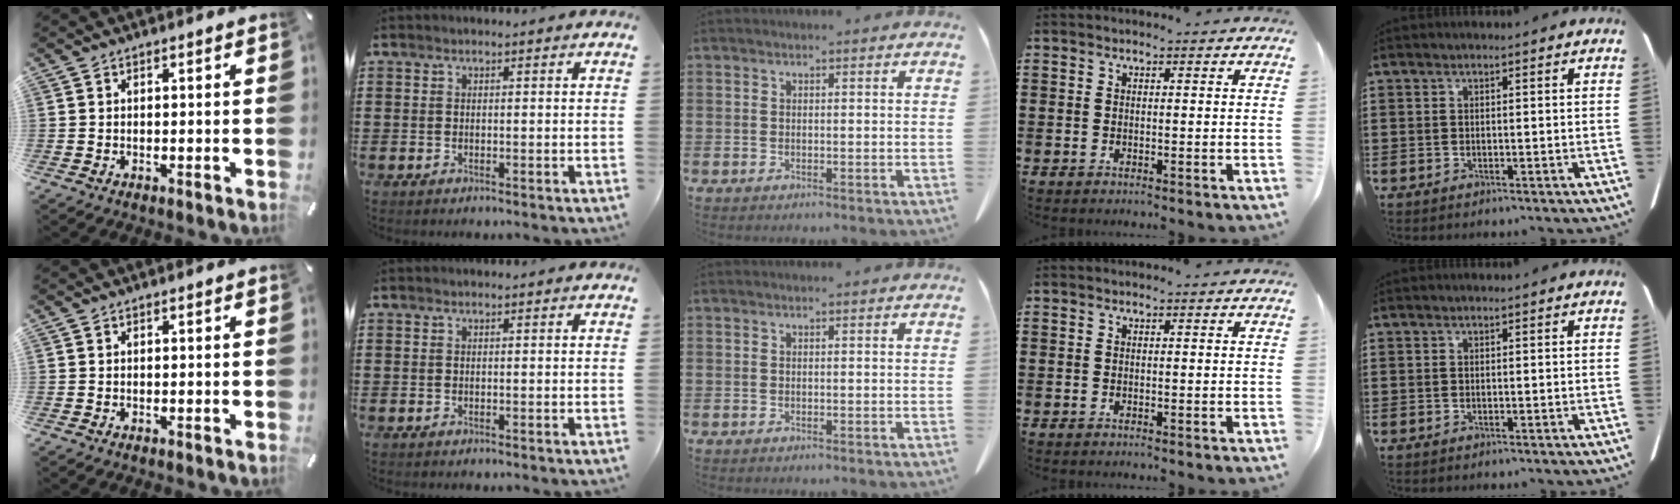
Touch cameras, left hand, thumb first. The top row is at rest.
{}